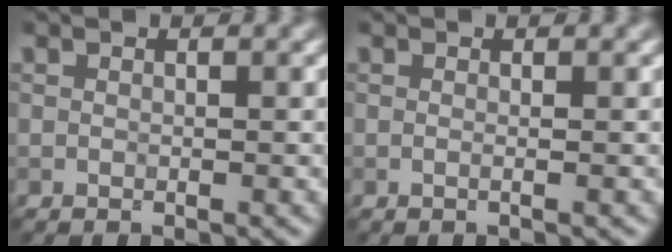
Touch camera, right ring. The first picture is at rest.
{"total": 1.3, "force": [0.3, 0.6, 1.0], "torque": [0.000, -0.010, -0.017]}